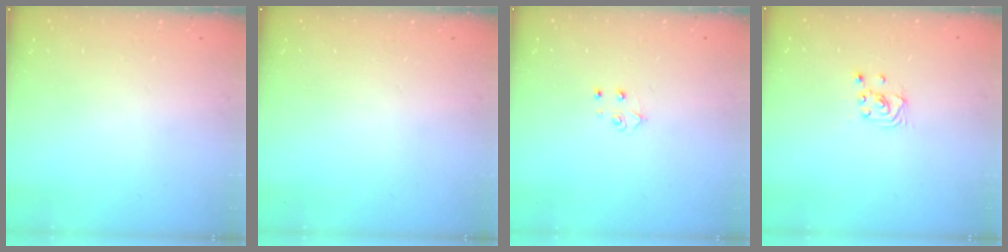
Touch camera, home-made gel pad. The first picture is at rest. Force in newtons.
{"total": 0.0}
{"total": 3.9, "press": 3.9, "slide": 0.3}
{"total": 1.6, "press": 1.6, "slide": 0.0}